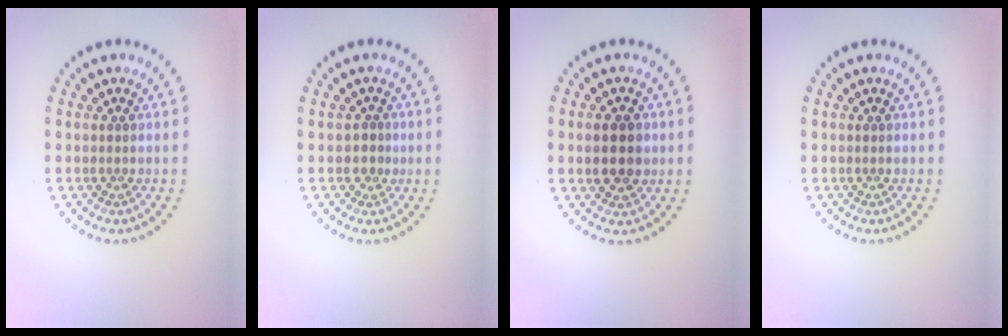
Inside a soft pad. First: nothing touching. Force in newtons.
{"total": 1.4, "press": 1.3, "slide": 0.7}
{"total": 3.7, "press": 3.7, "slide": 0.1}
{"total": 0.0}